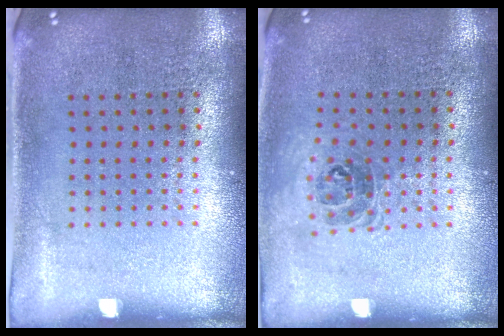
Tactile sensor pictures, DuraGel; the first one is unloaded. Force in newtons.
{"total": 1.1, "press": 0.9, "slide": 0.5}